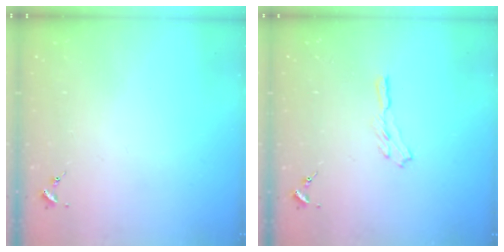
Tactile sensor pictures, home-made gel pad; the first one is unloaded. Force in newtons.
{"total": 3.7, "press": 3.7, "slide": 0.3}